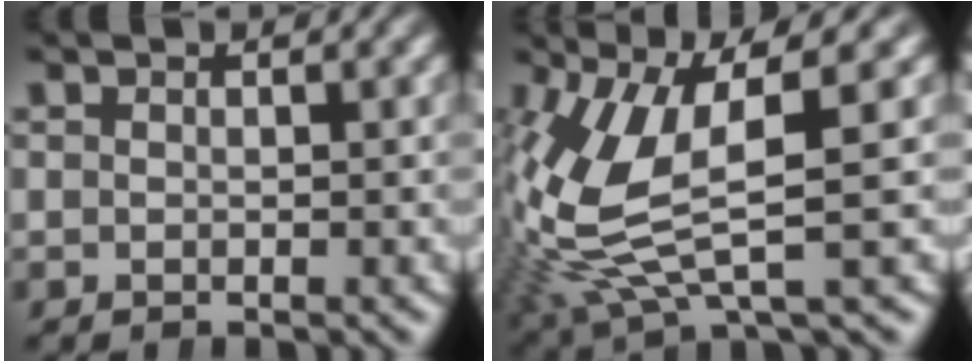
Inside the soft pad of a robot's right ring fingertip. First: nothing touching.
{"total": 7.6, "force": [0.8, 3.5, 6.7], "torque": [-0.149, -0.012, 0.025]}